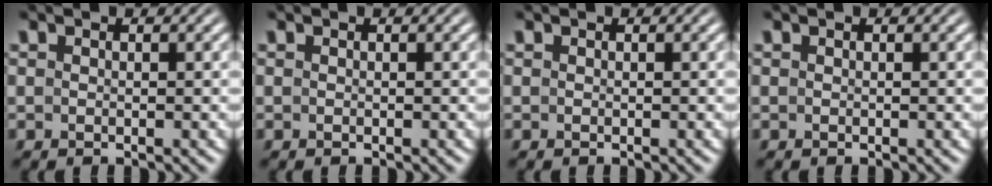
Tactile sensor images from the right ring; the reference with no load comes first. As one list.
[{"total": 0.0}, {"total": 0.0}, {"total": 0.0}]